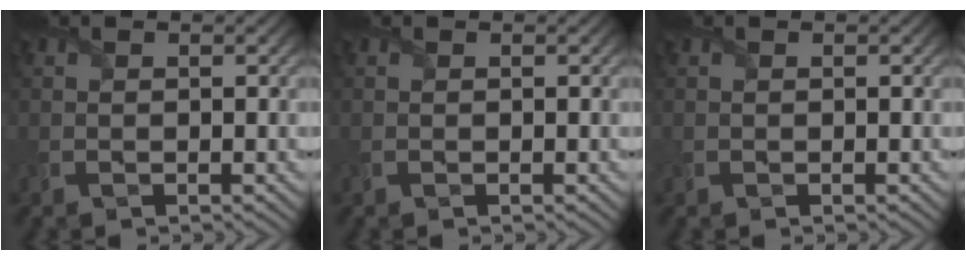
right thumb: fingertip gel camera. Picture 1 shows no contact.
{"total": 0.0}
{"total": 0.0}